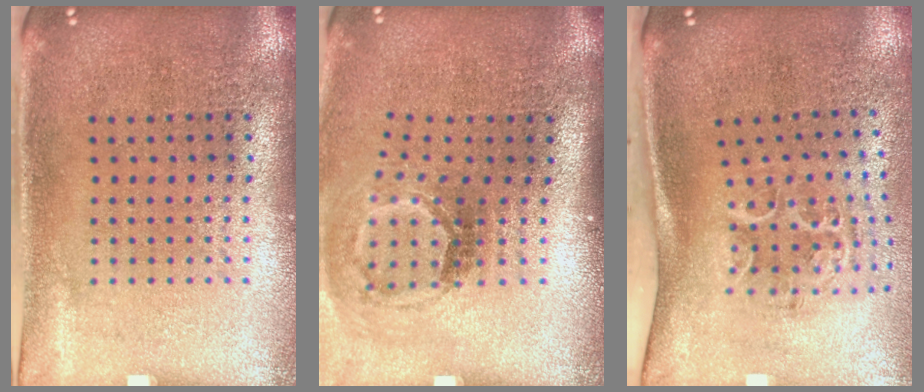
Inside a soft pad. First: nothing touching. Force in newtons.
{"total": 1.8, "press": 1.1, "slide": 1.4}
{"total": 1.5, "press": 1.3, "slide": 0.8}